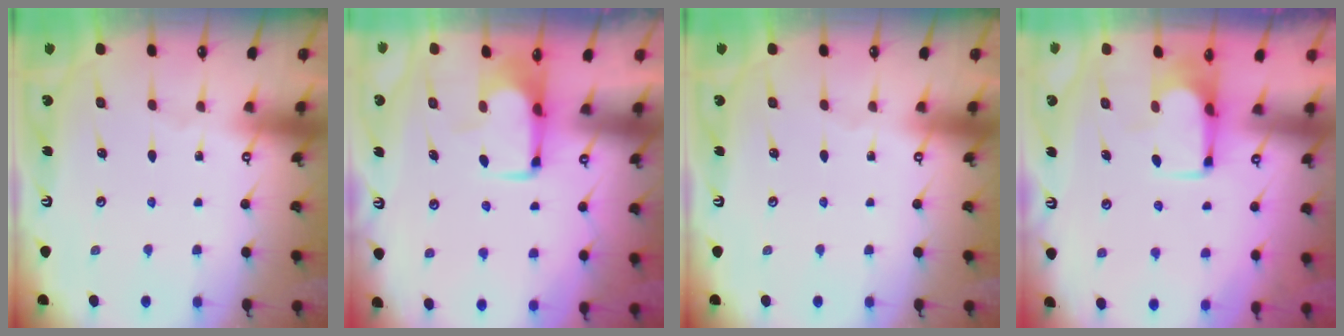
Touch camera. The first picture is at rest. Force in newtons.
{"total": 1.7, "press": 1.7, "slide": 0.4}
{"total": 0.0}
{"total": 3.7, "press": 3.7, "slide": 0.2}